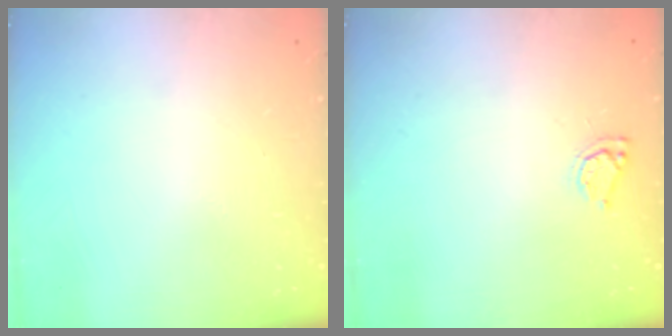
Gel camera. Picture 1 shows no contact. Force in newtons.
{"total": 5.0, "press": 5.0, "slide": 0.5}